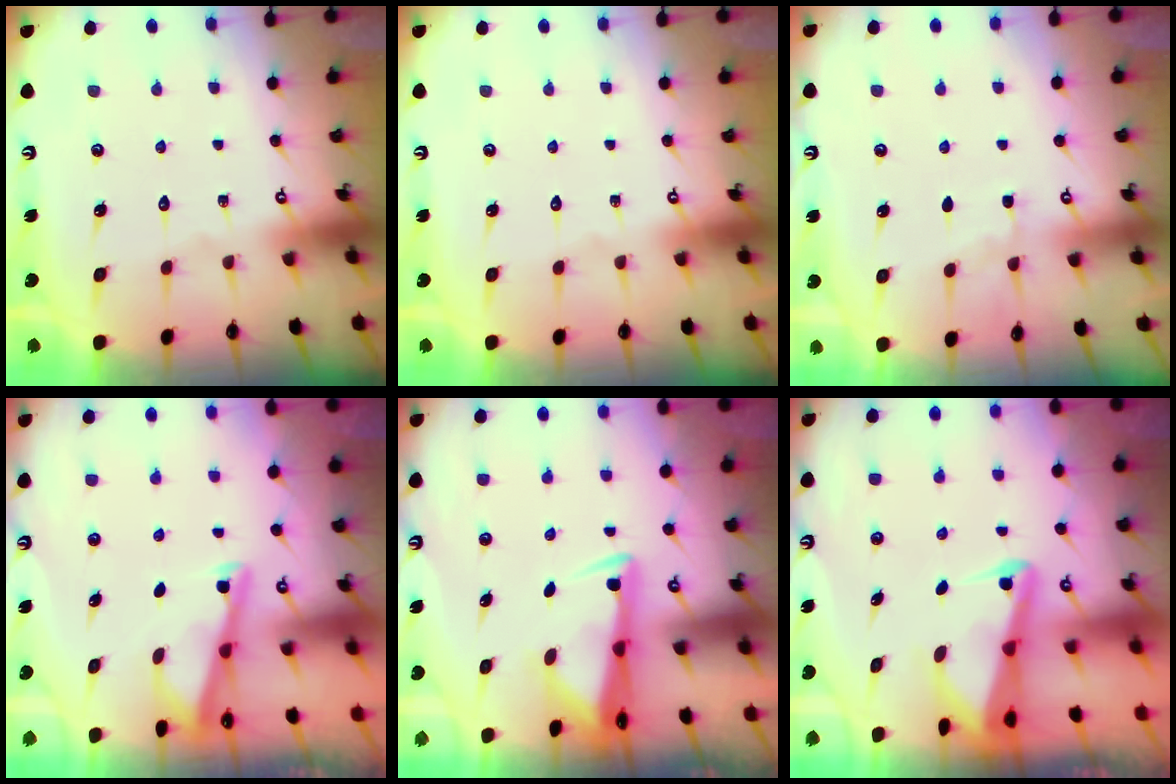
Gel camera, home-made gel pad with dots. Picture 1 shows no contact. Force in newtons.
{"total": 0.0}
{"total": 4.0, "press": 3.9, "slide": 0.5}
{"total": 3.3, "press": 3.3, "slide": 0.3}
{"total": 2.9, "press": 2.8, "slide": 0.9}
{"total": 2.6, "press": 2.6, "slide": 0.5}